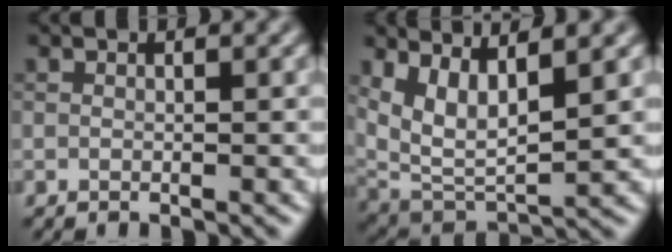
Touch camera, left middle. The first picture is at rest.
{"total": 5.9, "force": [2.4, 2.3, 4.9], "torque": [-0.109, -0.012, 0.054]}